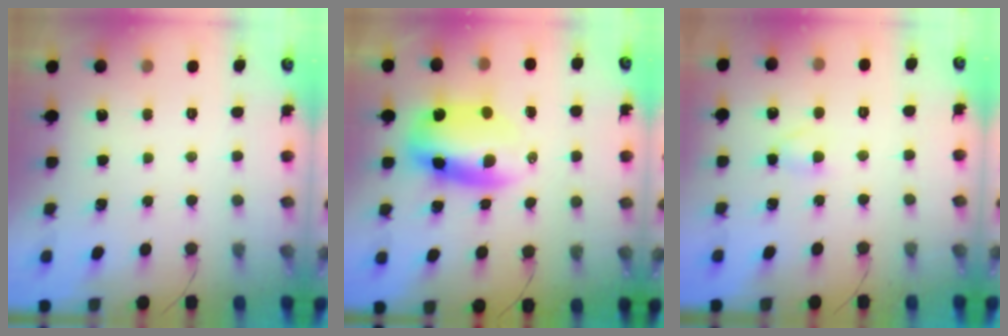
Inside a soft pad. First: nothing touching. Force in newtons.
{"total": 9.5, "press": 9.3, "slide": 2.3}
{"total": 2.8, "press": 2.6, "slide": 1.1}